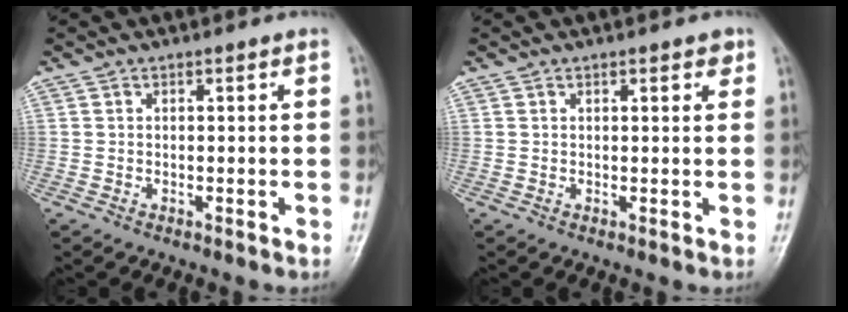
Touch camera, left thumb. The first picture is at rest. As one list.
[{"total": 2.1, "force": [1.2, 0.8, 1.5], "torque": [-0.012, -0.002, 0.012]}]